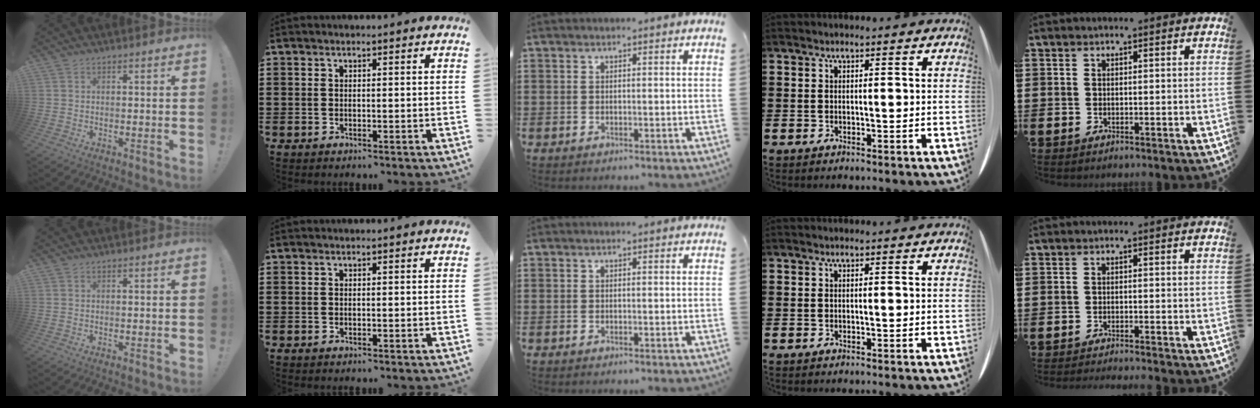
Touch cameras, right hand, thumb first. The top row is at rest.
{"little": {"total": 0.9, "force": [-0.8, -0.2, 0.1], "torque": [-0.001, -0.001, -0.017]}}